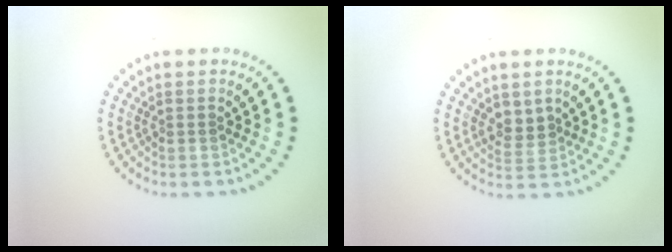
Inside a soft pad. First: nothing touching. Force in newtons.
{"total": 1.8, "press": 1.6, "slide": 0.9}